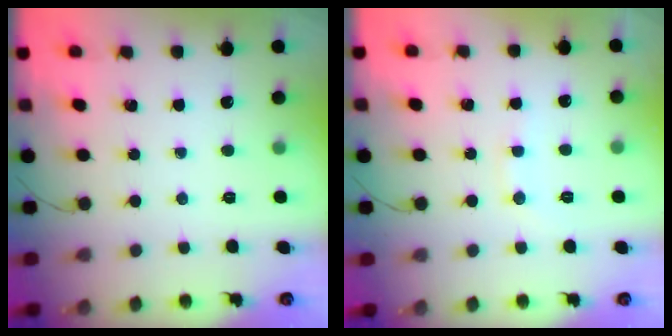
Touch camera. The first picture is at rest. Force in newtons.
{"total": 6.4, "press": 6.2, "slide": 1.4}